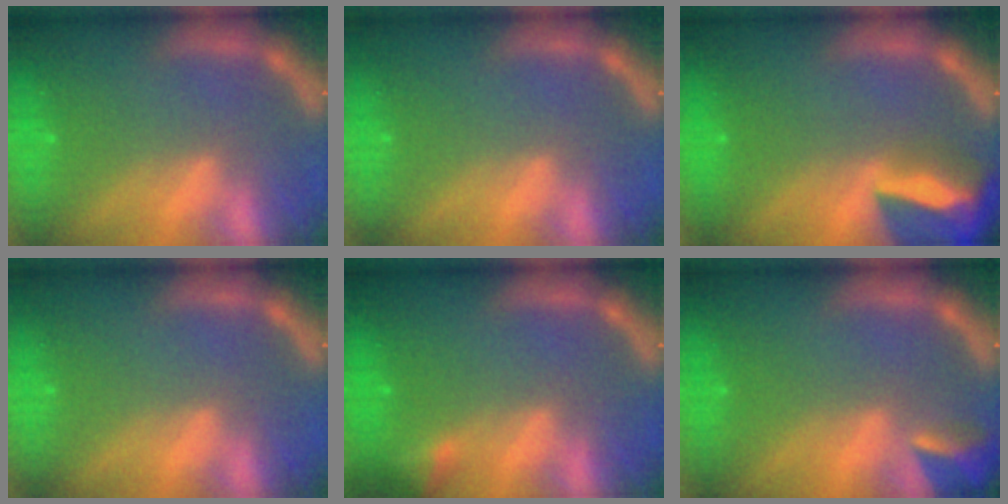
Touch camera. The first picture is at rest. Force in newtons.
{"total": 0.0}
{"total": 9.0}
{"total": 0.0}
{"total": 1.9}
{"total": 2.9}